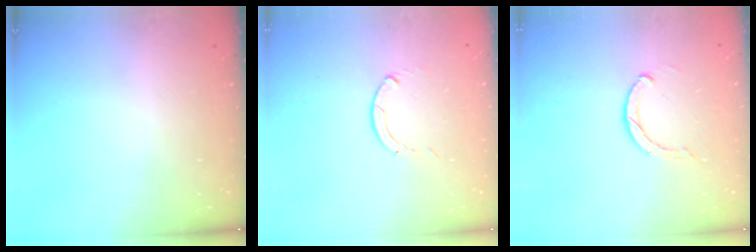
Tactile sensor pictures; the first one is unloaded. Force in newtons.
{"total": 0.0}
{"total": 3.0, "press": 2.9, "slide": 0.5}